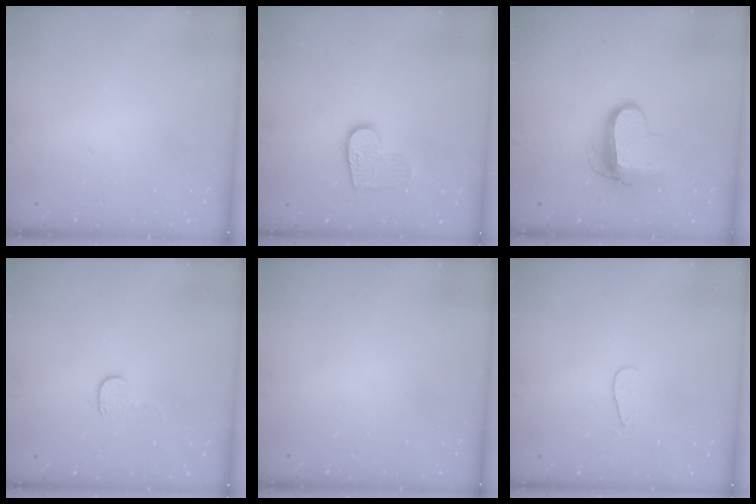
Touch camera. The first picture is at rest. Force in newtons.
{"total": 9.3, "press": 9.3, "slide": 0.4}
{"total": 9.5, "press": 9.5, "slide": 0.8}
{"total": 4.7, "press": 4.7, "slide": 0.5}
{"total": 0.0}
{"total": 2.8, "press": 2.8, "slide": 0.2}